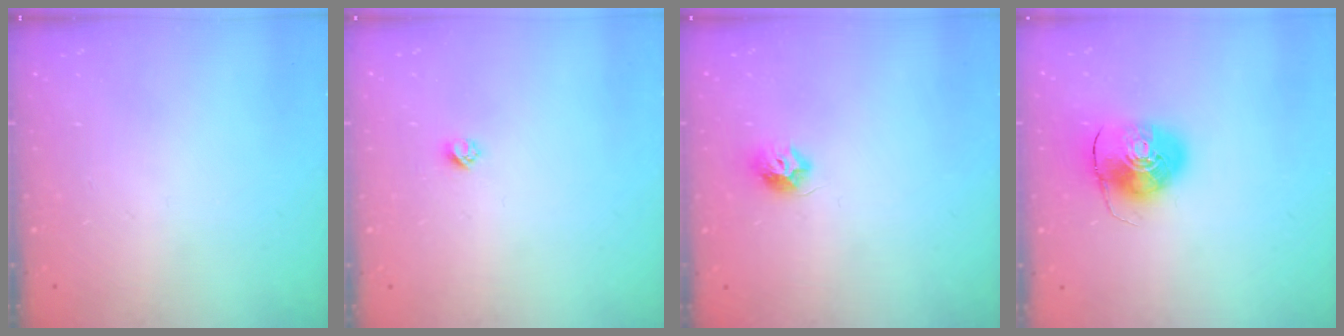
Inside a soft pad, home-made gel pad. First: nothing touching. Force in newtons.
{"total": 2.4, "press": 2.4, "slide": 0.2}
{"total": 7.6, "press": 7.6, "slide": 0.2}
{"total": 9.4, "press": 9.2, "slide": 1.5}